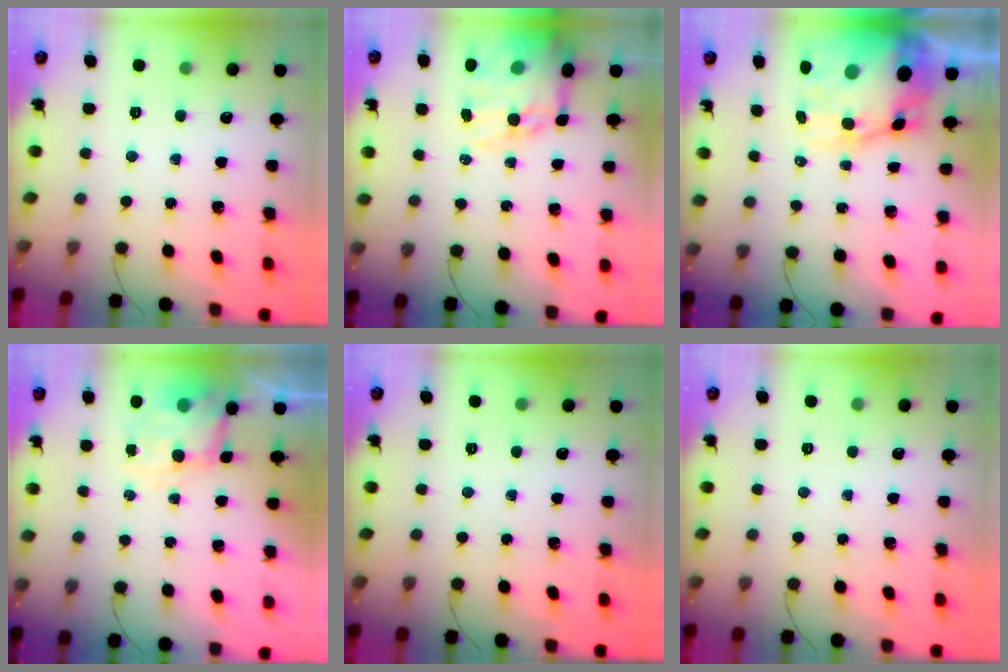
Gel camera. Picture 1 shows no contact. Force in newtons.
{"total": 16.3, "press": 15.9, "slide": 3.6}
{"total": 14.4, "press": 13.8, "slide": 4.1}
{"total": 6.2, "press": 6.1, "slide": 1.4}
{"total": 0.0}
{"total": 0.0}